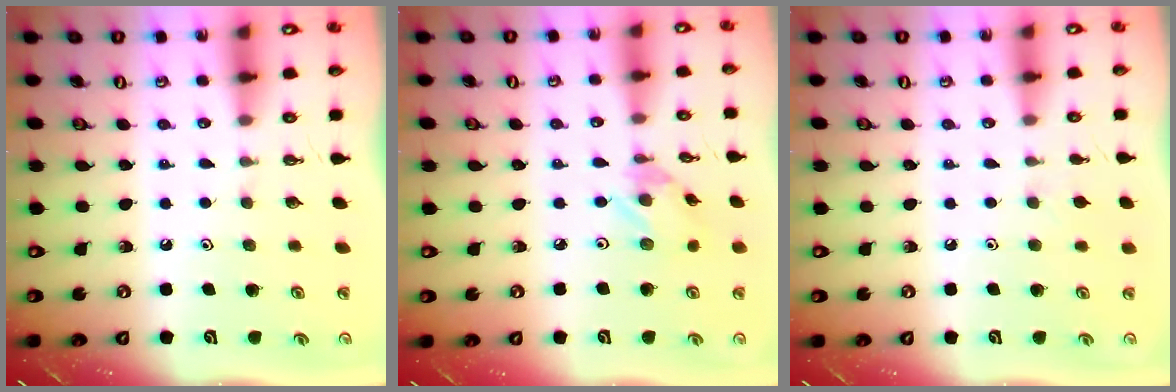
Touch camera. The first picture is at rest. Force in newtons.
{"total": 2.7, "press": 2.7, "slide": 0.1}
{"total": 2.9, "press": 2.8, "slide": 0.6}